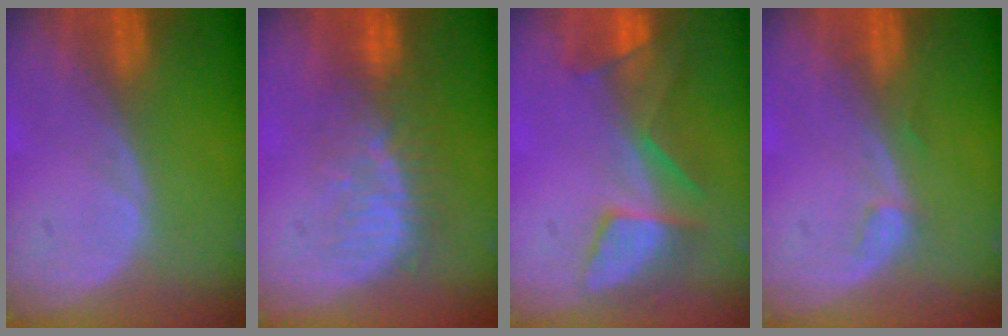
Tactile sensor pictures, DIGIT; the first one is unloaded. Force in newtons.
{"total": 8.4, "press": 7.5, "slide": 3.8}
{"total": 7.4, "press": 7.2, "slide": 1.7}
{"total": 1.1, "press": 1.1, "slide": 0.2}